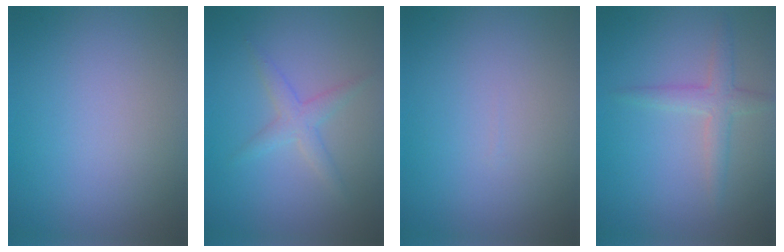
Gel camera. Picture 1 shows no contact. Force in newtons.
{"total": 2.0, "press": 2.0, "slide": 0.0}
{"total": 0.0}
{"total": 2.3, "press": 2.3, "slide": 0.0}